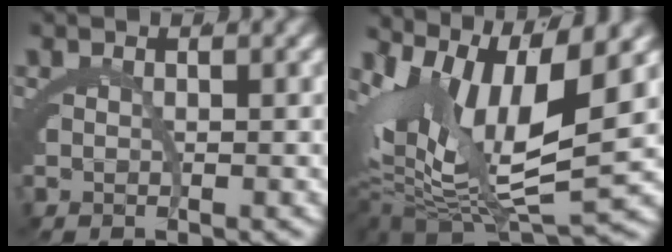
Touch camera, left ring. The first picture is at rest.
{"total": 11.1, "force": [-1.3, 6.4, 9.0], "torque": [-0.154, -0.022, -0.017]}